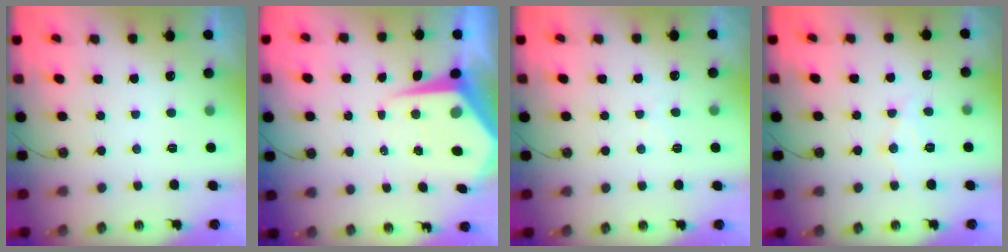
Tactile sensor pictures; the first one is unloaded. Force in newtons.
{"total": 9.0, "press": 9.0, "slide": 0.9}
{"total": 3.8, "press": 3.8, "slide": 0.5}
{"total": 8.6, "press": 8.6, "slide": 0.7}